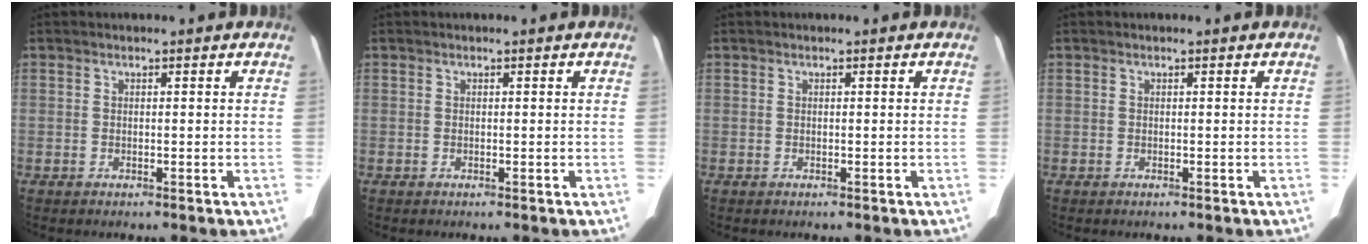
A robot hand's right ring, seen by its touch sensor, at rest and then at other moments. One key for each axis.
{"total": 0.0}
{"total": 0.0}
{"total": 0.0}